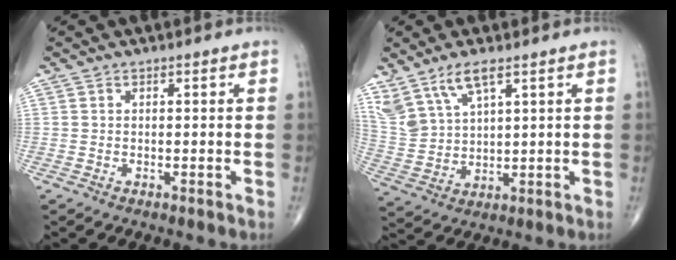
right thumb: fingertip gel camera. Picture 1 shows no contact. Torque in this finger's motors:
{"motor_torque": [0.05, 0.08, 0.55, 0.61, 0.03]}